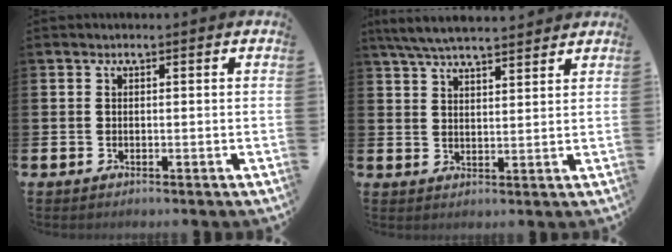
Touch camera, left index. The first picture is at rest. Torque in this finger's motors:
{"motor_torque": [1.04, -1.10, 0.60, 0.21]}